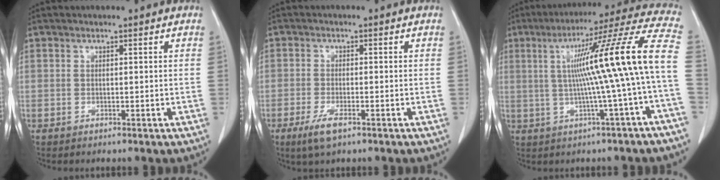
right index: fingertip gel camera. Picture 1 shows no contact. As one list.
[{"total": 4.2, "force": [-2.4, 1.3, 3.1], "torque": [-0.069, -0.006, -0.042]}, {"total": 17.7, "force": [0.0, -1.7, 17.6], "torque": [-0.245, 0.030, -0.007]}]